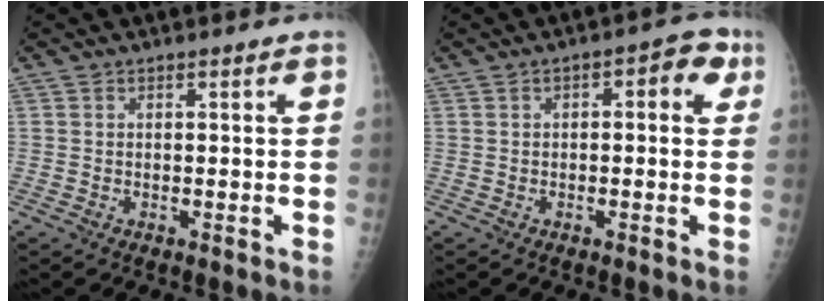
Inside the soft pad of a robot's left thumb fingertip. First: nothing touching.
{"total": 5.4, "force": [1.5, 2.6, 4.4], "torque": [-0.034, 0.012, 0.010]}